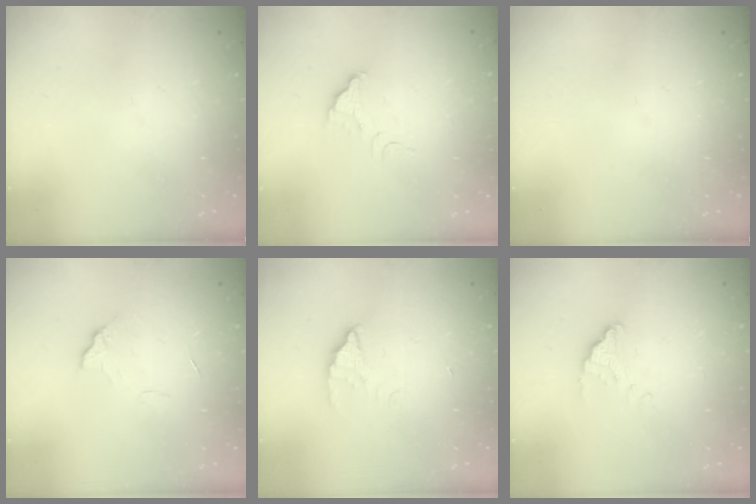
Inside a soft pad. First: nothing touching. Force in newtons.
{"total": 2.7, "press": 2.7, "slide": 0.2}
{"total": 0.0}
{"total": 4.8, "press": 4.8, "slide": 0.4}
{"total": 1.7, "press": 1.7, "slide": 0.1}
{"total": 1.9, "press": 1.9, "slide": 0.0}